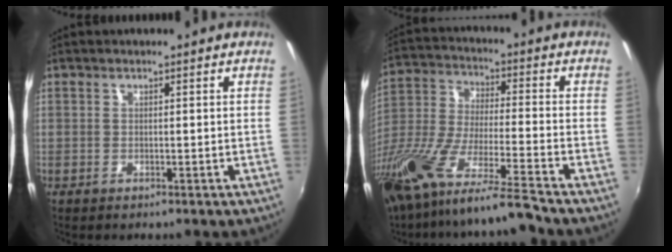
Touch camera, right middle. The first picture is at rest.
{"total": 17.3, "force": [-13.5, 0.4, 10.8], "torque": [-0.210, -0.043, -0.252]}